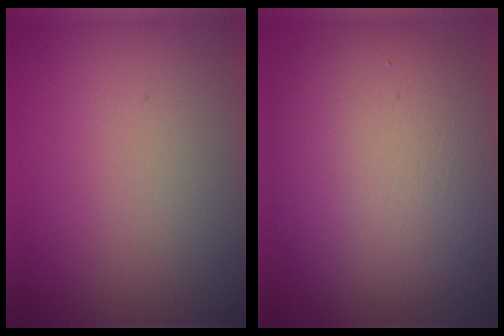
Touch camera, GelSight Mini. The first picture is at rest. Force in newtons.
{"total": 11.5, "press": 11.5, "slide": 0.3}